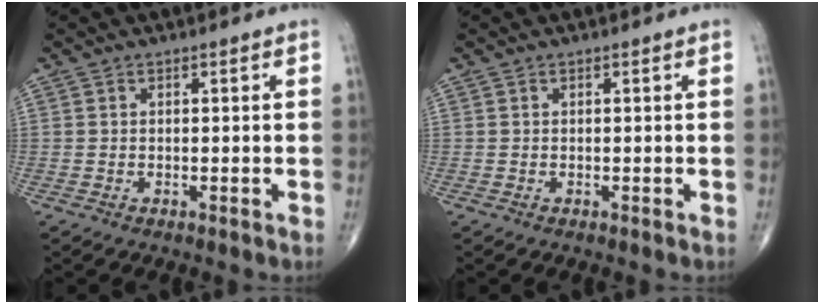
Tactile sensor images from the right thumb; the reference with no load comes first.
{"total": 0.0}